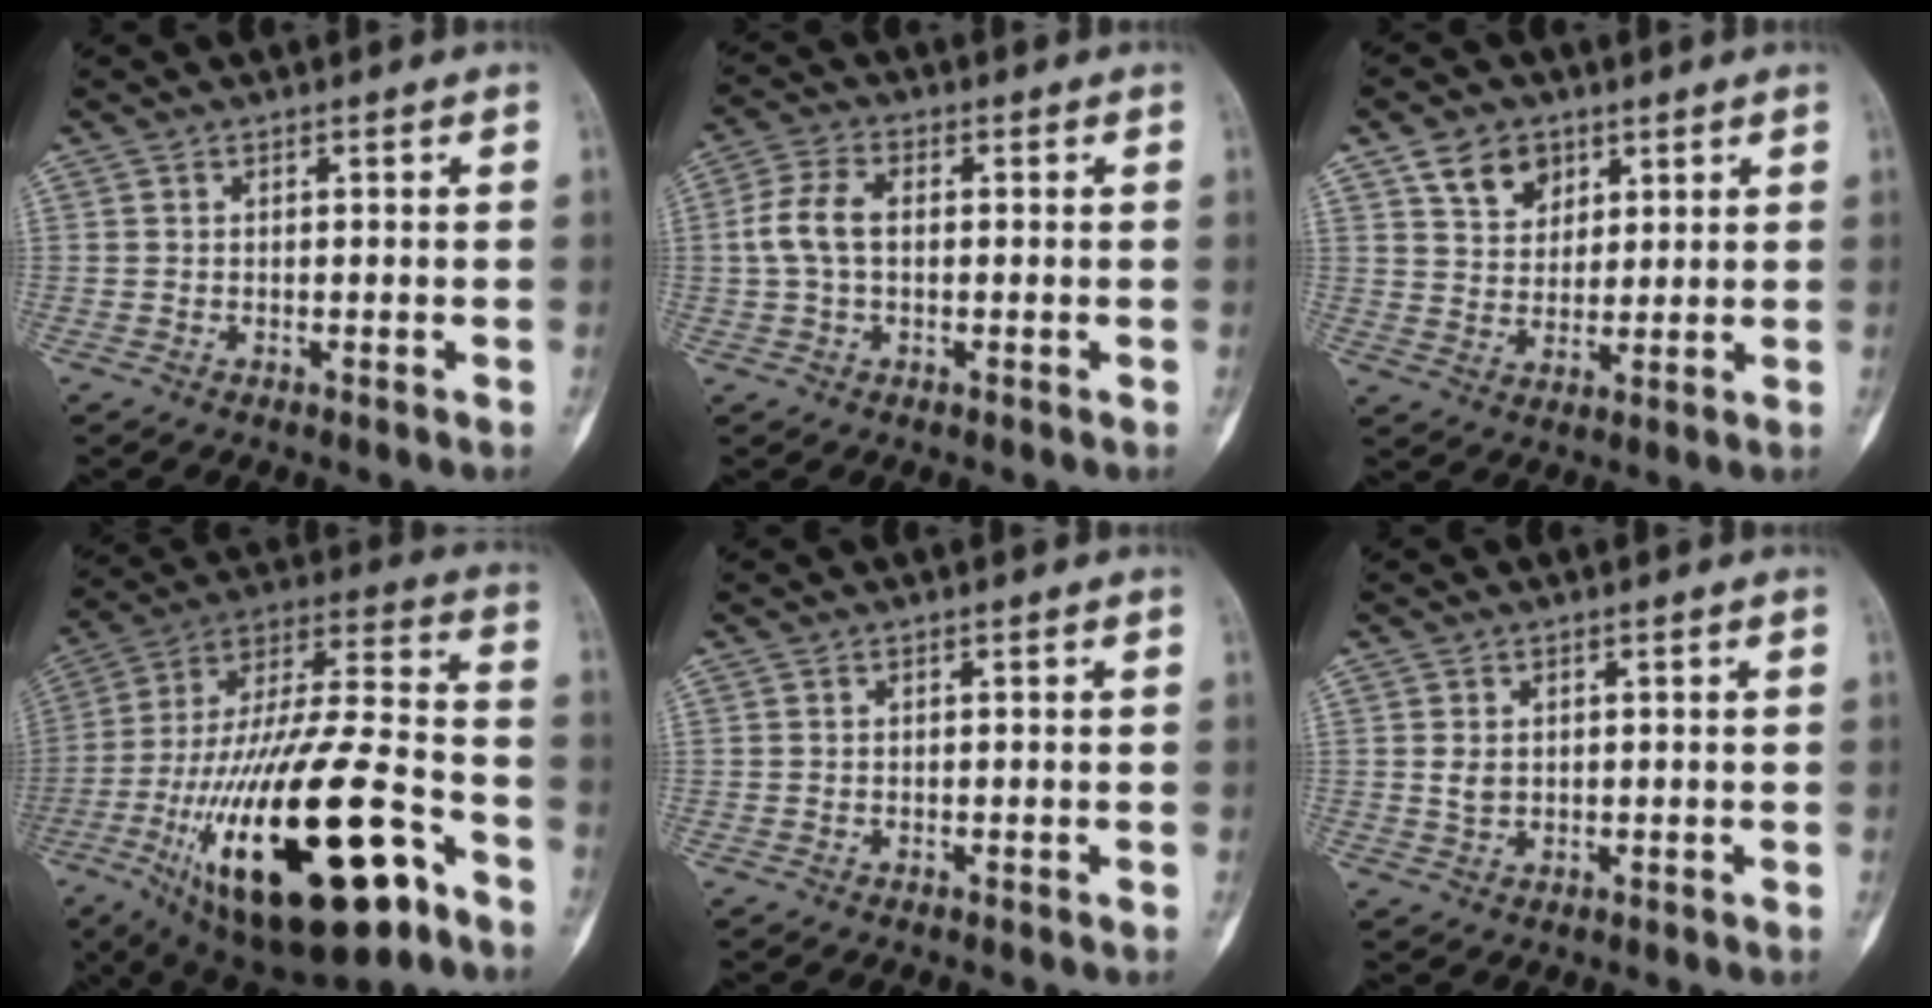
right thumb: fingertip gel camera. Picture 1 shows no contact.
{"total": 6.5, "force": [0.2, 4.0, 5.2], "torque": [-0.117, 0.019, -0.002]}
{"total": 7.5, "force": [4.1, 5.5, 3.1], "torque": [-0.029, -0.023, 0.076]}
{"total": 35.0, "force": [-14.3, 12.3, 29.5], "torque": [-0.555, 0.045, -0.225]}
{"total": 0.0}
{"total": 2.2, "force": [0.4, 1.6, 1.4], "torque": [-0.020, -0.004, 0.011]}